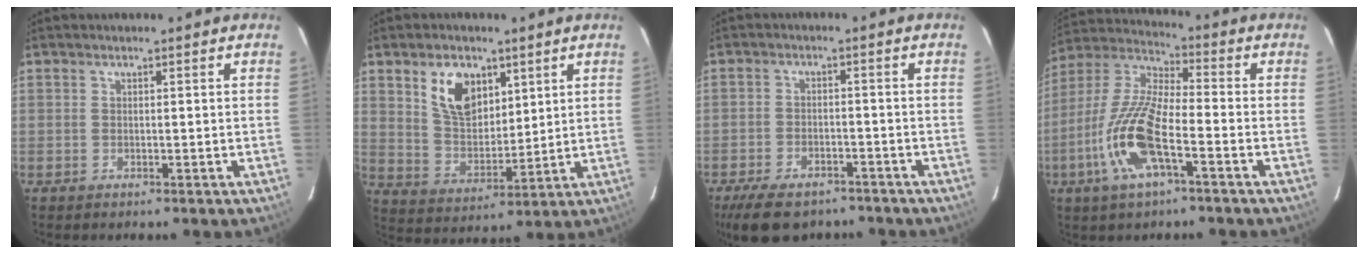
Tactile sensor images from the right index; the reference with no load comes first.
{"total": 10.5, "force": [5.3, 6.4, 6.5], "torque": [-0.117, 0.011, 0.110]}
{"total": 11.1, "force": [-8.5, 5.0, 5.1], "torque": [-0.123, -0.011, -0.134]}
{"total": 14.7, "force": [-6.0, 4.3, 12.8], "torque": [-0.274, -0.008, -0.123]}